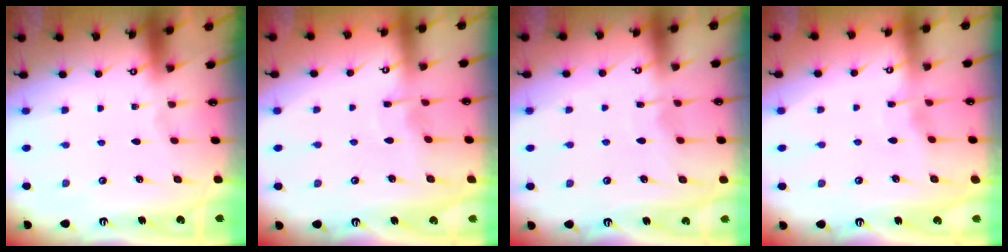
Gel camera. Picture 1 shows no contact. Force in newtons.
{"total": 2.8, "press": 2.8, "slide": 0.3}
{"total": 5.1, "press": 5.1, "slide": 0.6}
{"total": 2.9, "press": 2.9, "slide": 0.3}